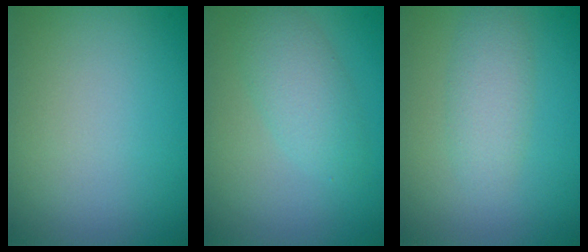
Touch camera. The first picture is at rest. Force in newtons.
{"total": 3.0, "press": 3.0, "slide": 0.1}
{"total": 2.5, "press": 2.5, "slide": 0.0}